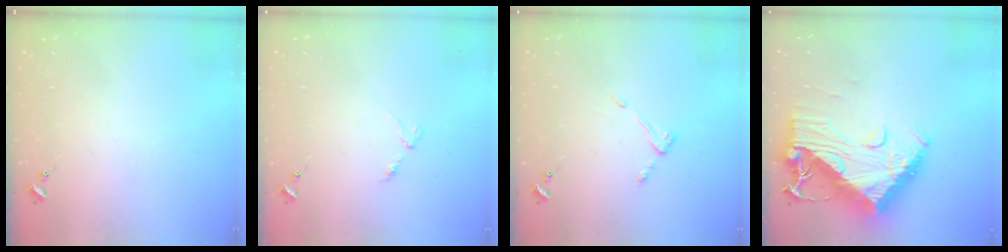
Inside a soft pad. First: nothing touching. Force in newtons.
{"total": 3.2, "press": 3.1, "slide": 0.5}
{"total": 4.4, "press": 4.4, "slide": 0.4}
{"total": 21.2, "press": 21.1, "slide": 2.0}